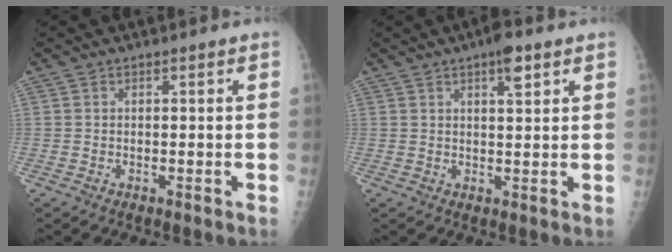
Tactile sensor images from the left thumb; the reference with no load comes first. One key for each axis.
{"total": 4.4, "fx": 2.6, "fy": 1.3, "fz": 3.3, "tx": -0.043, "ty": -0.009, "tz": 0.036}